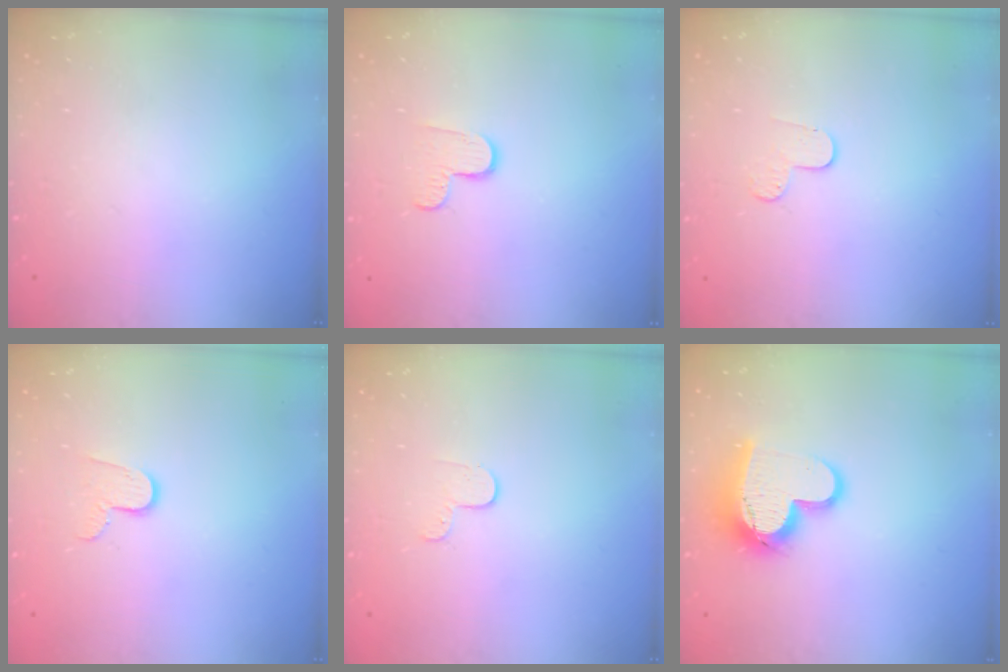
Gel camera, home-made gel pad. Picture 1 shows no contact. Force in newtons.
{"total": 4.5, "press": 4.5, "slide": 0.4}
{"total": 3.8, "press": 3.8, "slide": 0.3}
{"total": 6.4, "press": 6.4, "slide": 0.5}
{"total": 3.7, "press": 3.6, "slide": 0.3}
{"total": 15.0, "press": 15.0, "slide": 1.0}